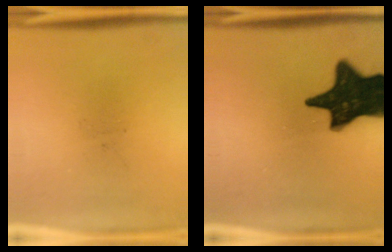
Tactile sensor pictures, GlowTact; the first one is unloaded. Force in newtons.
{"total": 18.7}